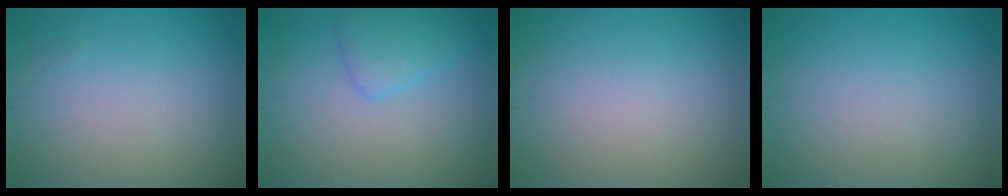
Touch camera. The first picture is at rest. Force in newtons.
{"total": 2.6, "press": 2.6, "slide": 0.1}
{"total": 0.0}
{"total": 0.0}